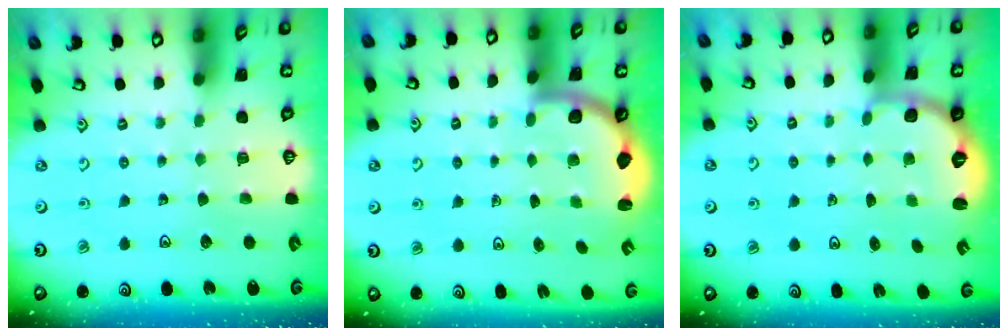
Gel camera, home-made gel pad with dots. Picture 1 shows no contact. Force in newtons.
{"total": 2.5, "press": 2.4, "slide": 0.7}
{"total": 3.5, "press": 2.8, "slide": 2.2}